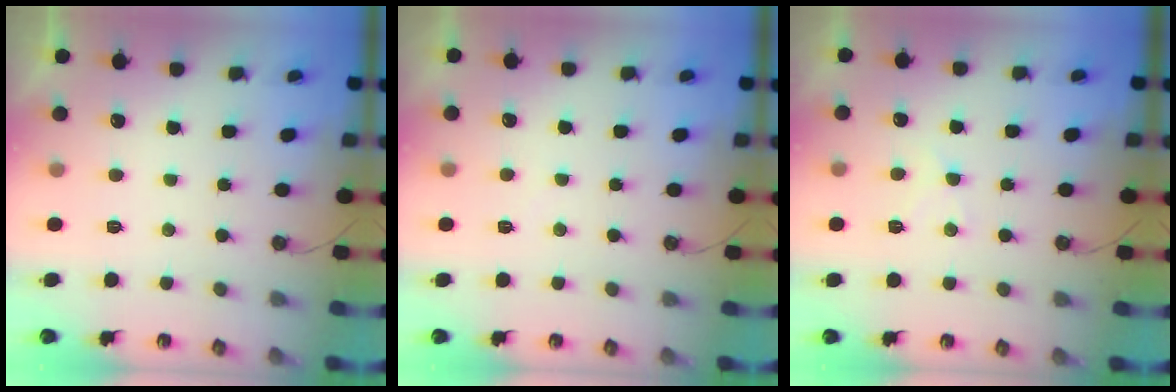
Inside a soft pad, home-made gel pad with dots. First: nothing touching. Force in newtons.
{"total": 2.9, "press": 2.9, "slide": 0.5}
{"total": 7.1, "press": 7.1, "slide": 0.6}